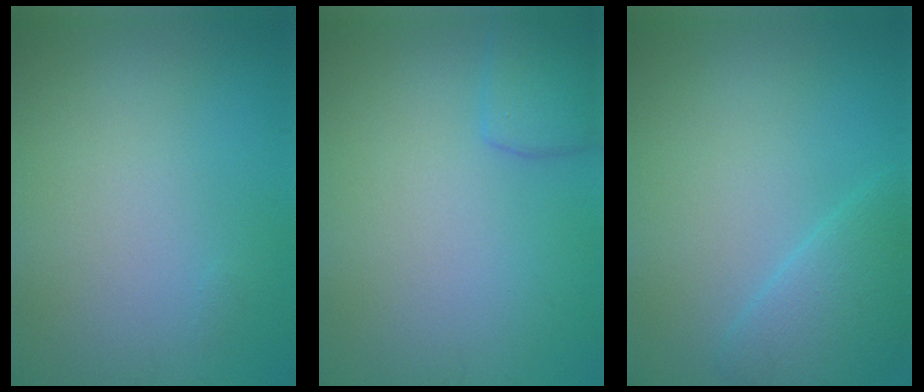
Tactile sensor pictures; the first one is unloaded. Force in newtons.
{"total": 2.6, "press": 2.6, "slide": 0.1}
{"total": 2.8, "press": 2.8, "slide": 0.1}